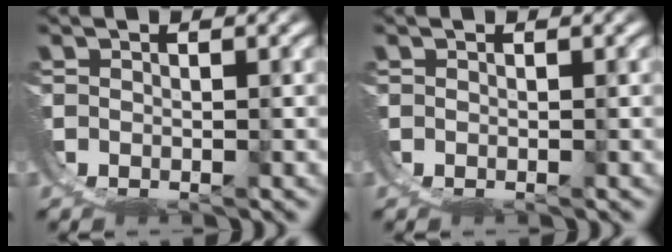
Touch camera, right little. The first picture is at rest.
{"total": 0.0}